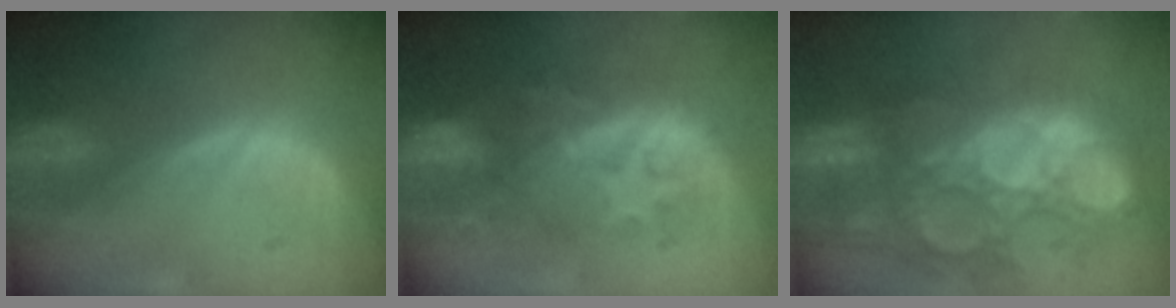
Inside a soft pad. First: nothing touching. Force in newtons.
{"total": 9.2, "press": 8.8, "slide": 2.5}
{"total": 13.8, "press": 12.5, "slide": 5.8}